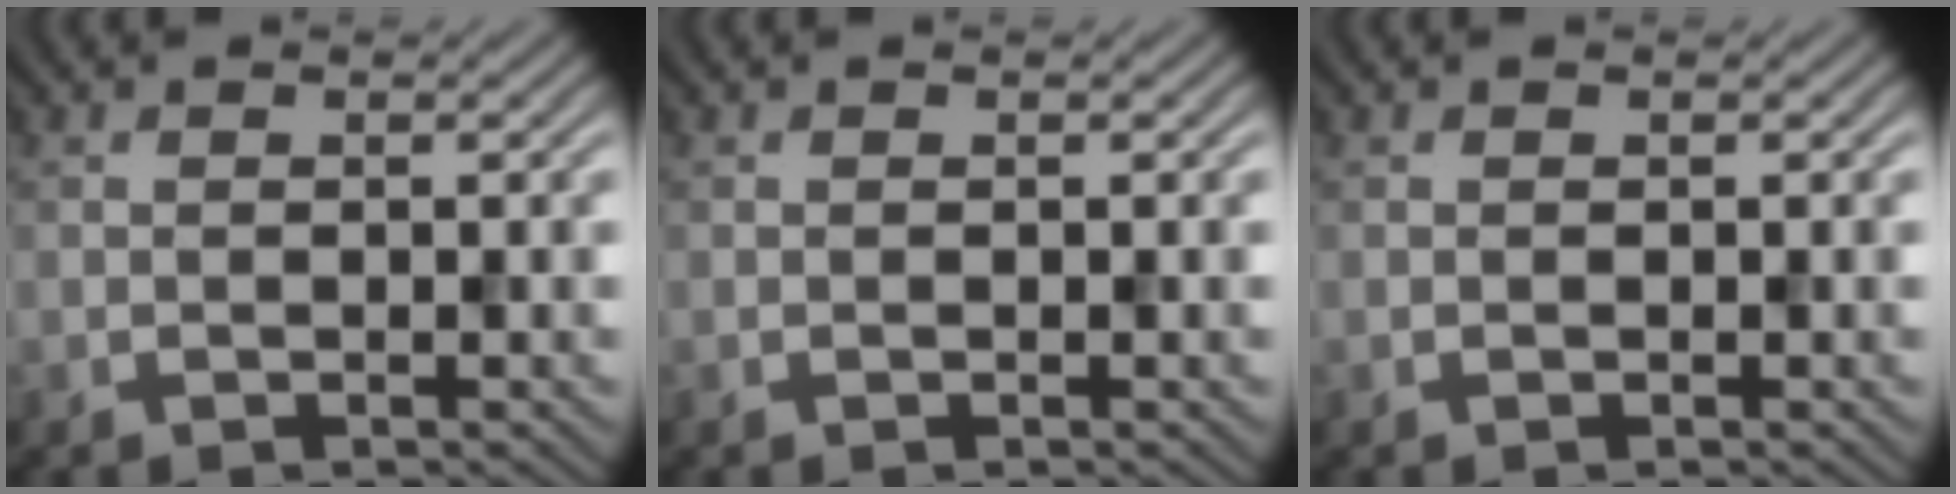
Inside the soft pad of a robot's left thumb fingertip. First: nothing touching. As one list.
[{"total": 0.0}, {"total": 0.0}]